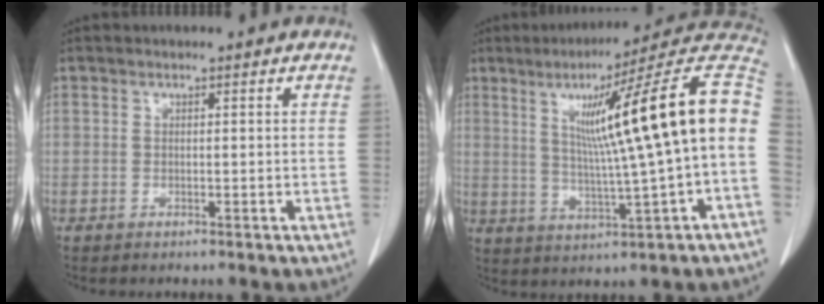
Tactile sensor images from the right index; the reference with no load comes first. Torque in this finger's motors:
{"motor_torque": [2.14, 0.00, 0.58, 0.18]}